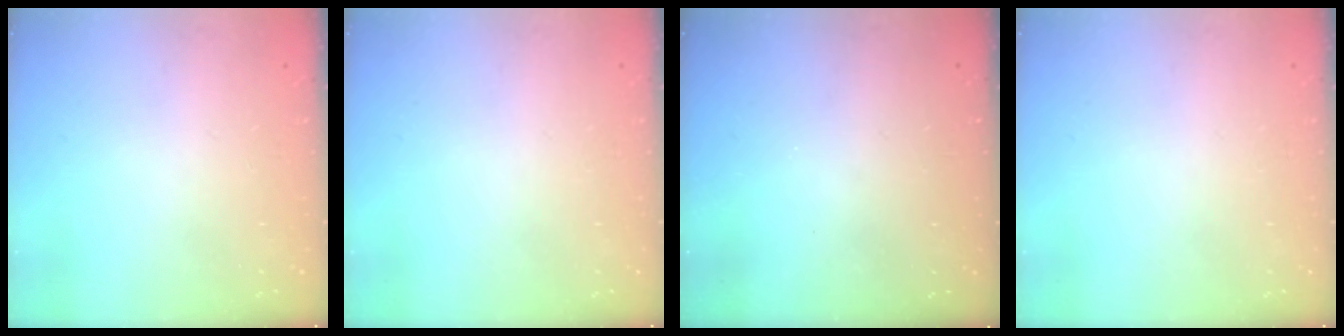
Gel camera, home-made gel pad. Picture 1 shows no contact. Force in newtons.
{"total": 0.0}
{"total": 3.1, "press": 3.1, "slide": 0.1}
{"total": 0.0}